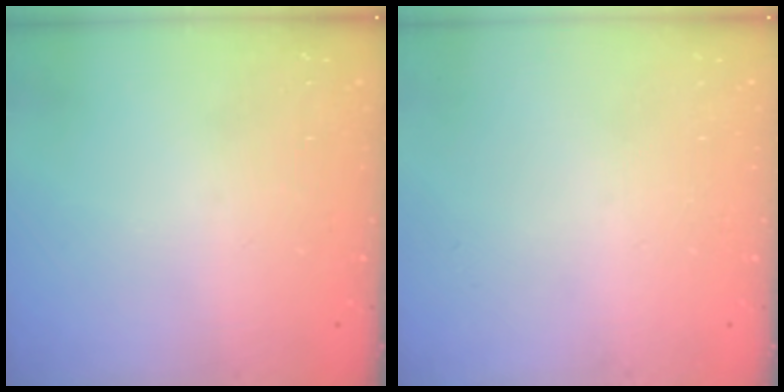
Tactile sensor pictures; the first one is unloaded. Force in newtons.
{"total": 0.0}